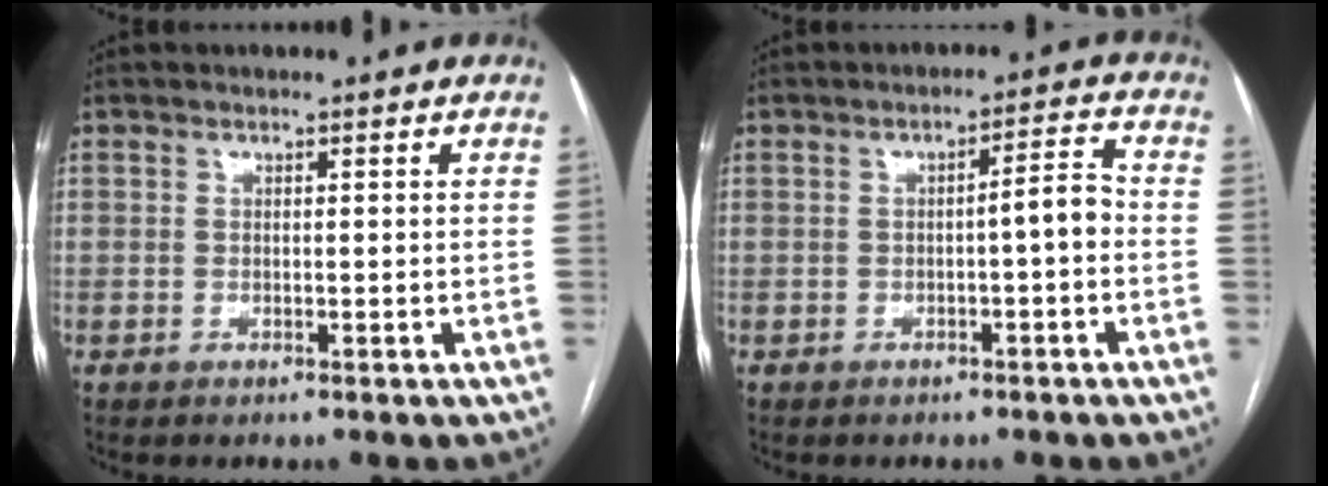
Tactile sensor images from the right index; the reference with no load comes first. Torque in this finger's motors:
{"motor_torque": [0.74, -0.11, 0.33, 0.07]}